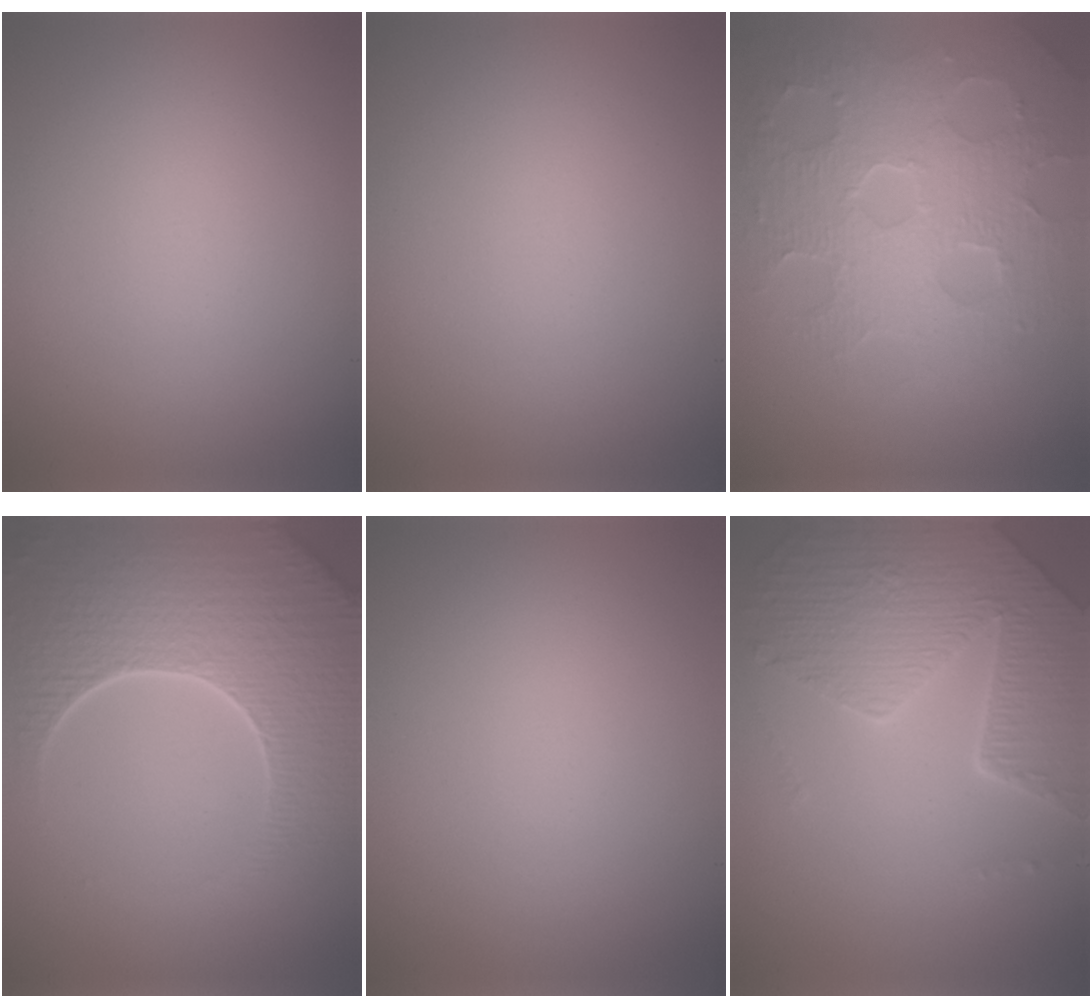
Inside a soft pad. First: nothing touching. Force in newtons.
{"total": 0.0}
{"total": 8.3, "press": 5.9, "slide": 5.9}
{"total": 8.8, "press": 6.3, "slide": 6.2}
{"total": 0.0}
{"total": 6.1, "press": 5.0, "slide": 3.4}